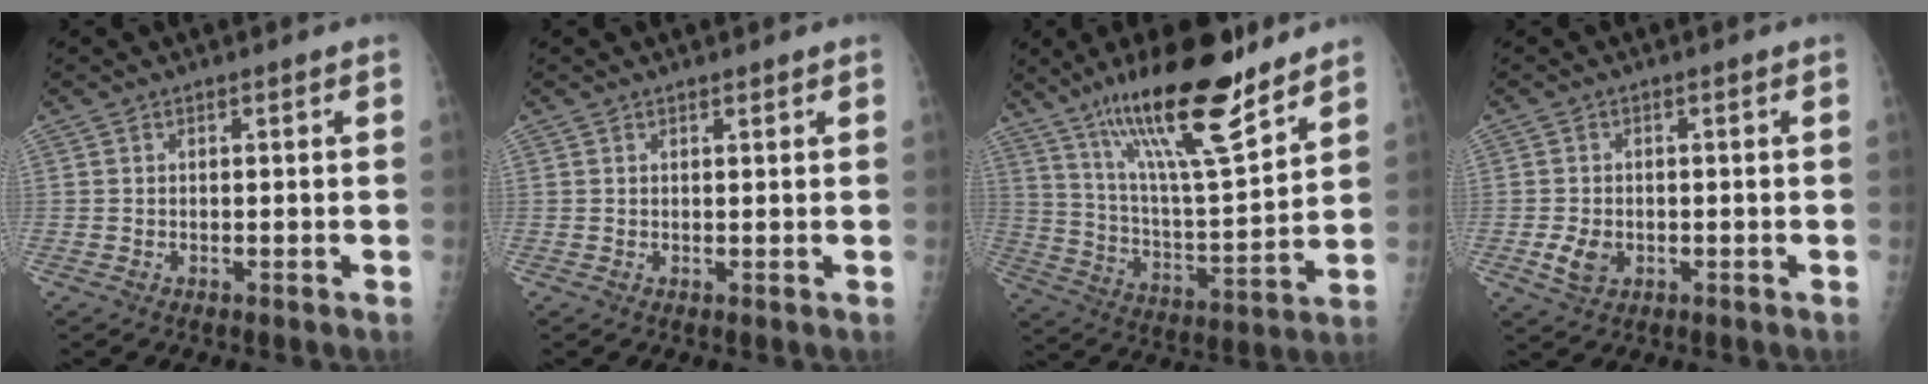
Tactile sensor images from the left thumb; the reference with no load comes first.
{"total": 0.9, "force": [0.8, 0.3, 0.3], "torque": [-0.006, -0.006, 0.012]}
{"total": 22.0, "force": [15.3, 4.5, 15.2], "torque": [-0.240, -0.071, 0.266]}
{"total": 3.8, "force": [-0.8, 2.8, 2.4], "torque": [-0.046, -0.002, -0.011]}